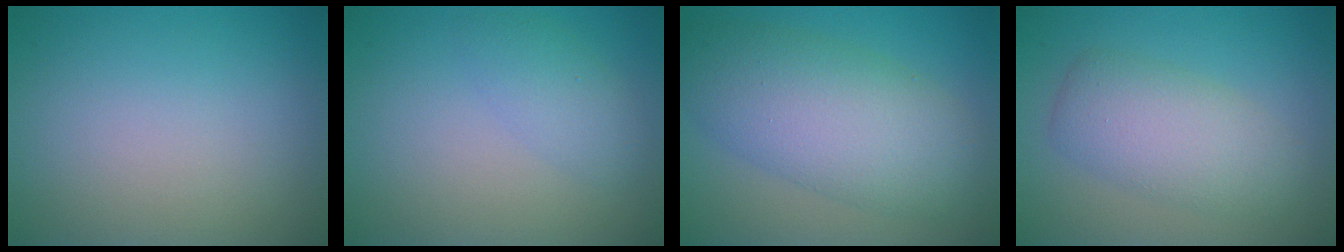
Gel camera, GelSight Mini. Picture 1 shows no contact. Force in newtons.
{"total": 2.1, "press": 2.1, "slide": 0.1}
{"total": 8.5, "press": 8.5, "slide": 0.1}
{"total": 4.8, "press": 4.8, "slide": 0.0}